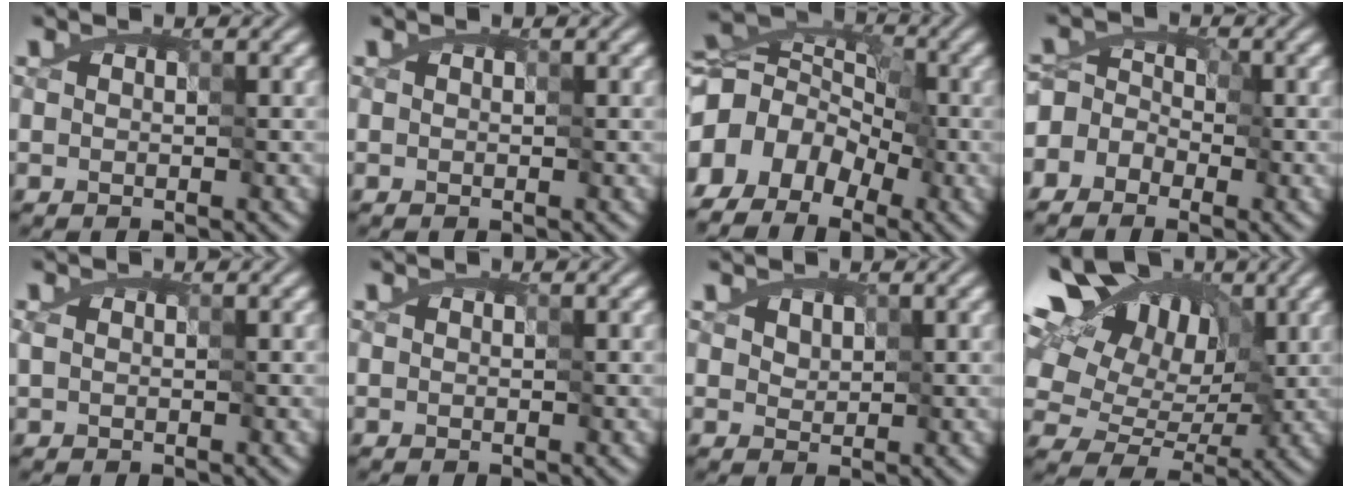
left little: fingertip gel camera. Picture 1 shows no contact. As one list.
[{"total": 0.0}, {"total": 9.9, "force": [-4.9, 7.4, 4.4], "torque": [-0.057, 0.004, -0.096]}, {"total": 6.2, "force": [-4.5, 4.3, 0.4], "torque": [0.002, 0.016, -0.106]}, {"total": 0.5, "force": [0.2, 0.3, 0.3], "torque": [-0.011, 0.001, 0.003]}, {"total": 0.0}, {"total": 1.4, "force": [0.9, 1.0, 0.3], "torque": [-0.034, -0.007, 0.037]}, {"total": 11.0, "force": [4.4, 8.2, 6.0], "torque": [-0.140, 0.039, 0.067]}]